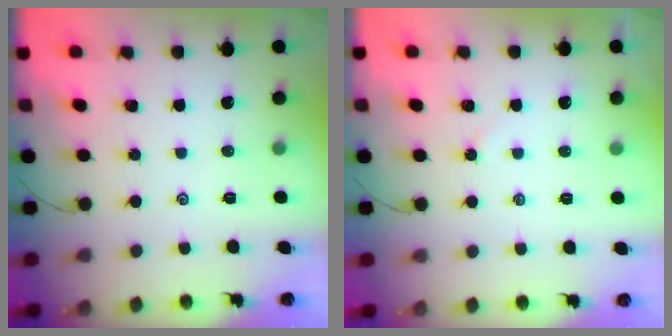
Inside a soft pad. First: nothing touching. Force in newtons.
{"total": 3.0, "press": 2.9, "slide": 0.3}